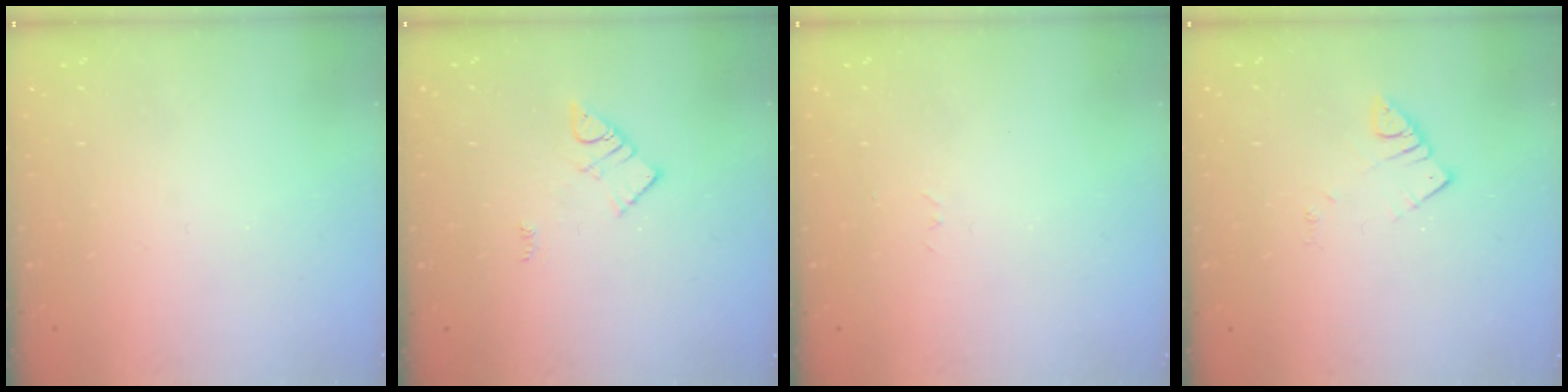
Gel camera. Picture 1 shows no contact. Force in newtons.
{"total": 3.9, "press": 3.8, "slide": 0.4}
{"total": 2.6, "press": 2.6, "slide": 0.4}
{"total": 2.8, "press": 2.7, "slide": 0.3}